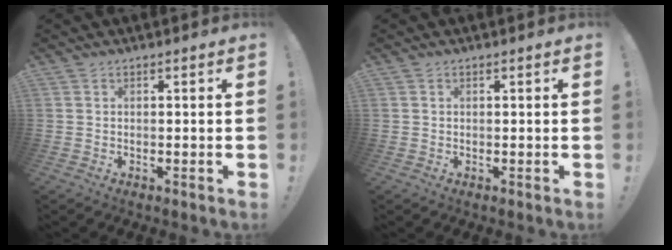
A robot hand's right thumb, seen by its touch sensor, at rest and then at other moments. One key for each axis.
{"total": 0.0}